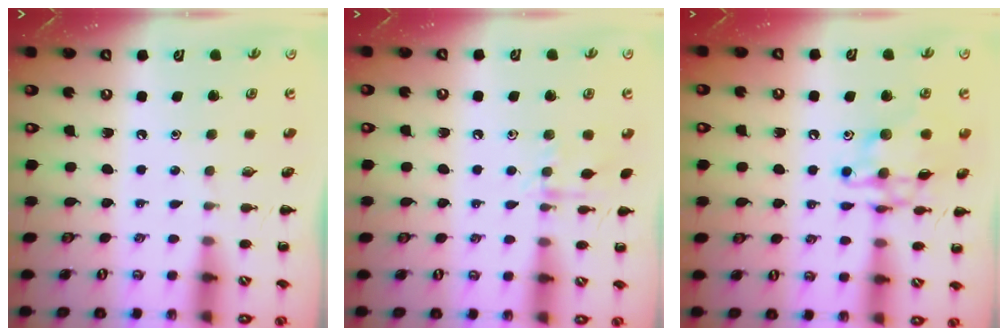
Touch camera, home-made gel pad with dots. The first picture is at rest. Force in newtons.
{"total": 7.4, "press": 7.4, "slide": 1.1}
{"total": 13.7, "press": 13.7, "slide": 1.1}